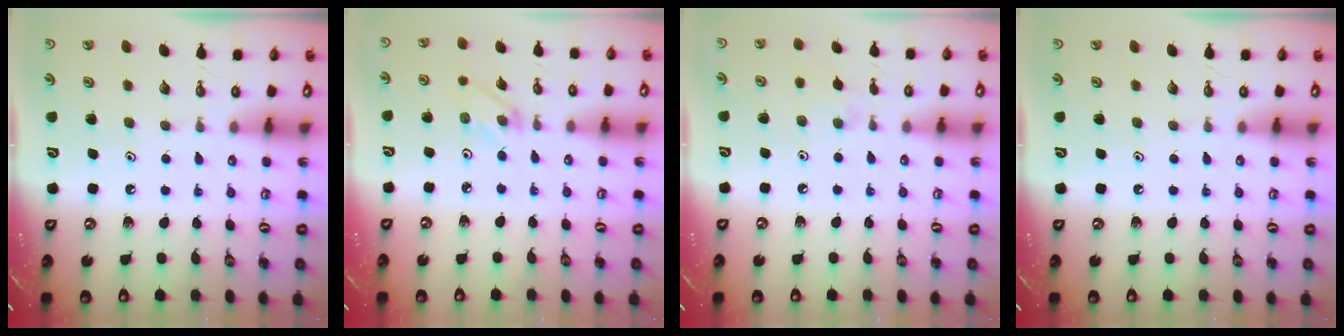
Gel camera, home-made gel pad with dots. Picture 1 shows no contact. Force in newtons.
{"total": 2.8, "press": 2.7, "slide": 0.4}
{"total": 3.9, "press": 3.9, "slide": 0.7}
{"total": 0.0}